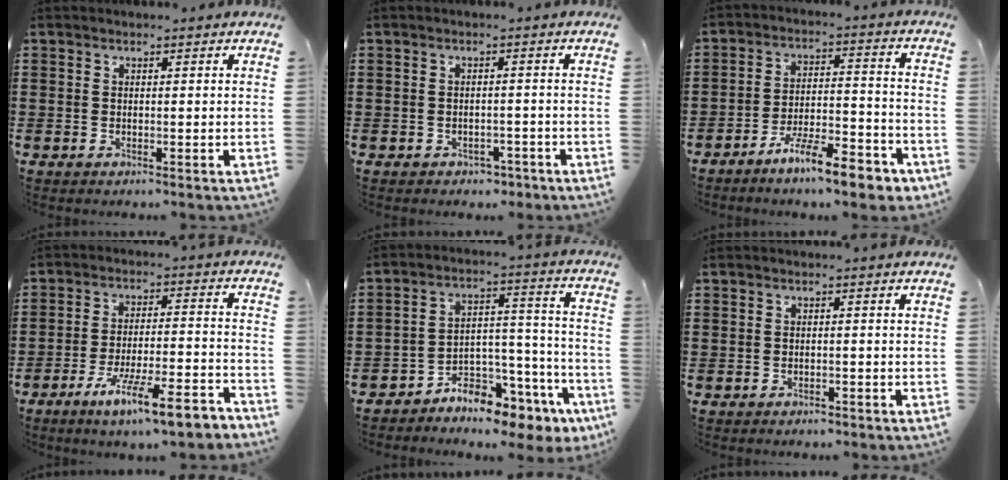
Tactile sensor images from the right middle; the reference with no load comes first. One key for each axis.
{"total": 1.4, "fx": -1.2, "fy": 0.7, "fz": -0.1, "tx": -0.006, "ty": 0.001, "tz": -0.029}
{"total": 10.2, "fx": -8.1, "fy": 1.9, "fz": 5.9, "tx": -0.093, "ty": 0.022, "tz": -0.149}
{"total": 9.9, "fx": -7.5, "fy": 0.6, "fz": 6.3, "tx": -0.107, "ty": 0.005, "tz": -0.141}
{"total": 6.3, "fx": -5.9, "fy": 2.1, "fz": 1.0, "tx": -0.016, "ty": 0.010, "tz": -0.113}
{"total": 0.8, "fx": -0.8, "fy": 0.3, "fz": 0.0, "tx": -0.002, "ty": 0.002, "tz": -0.018}